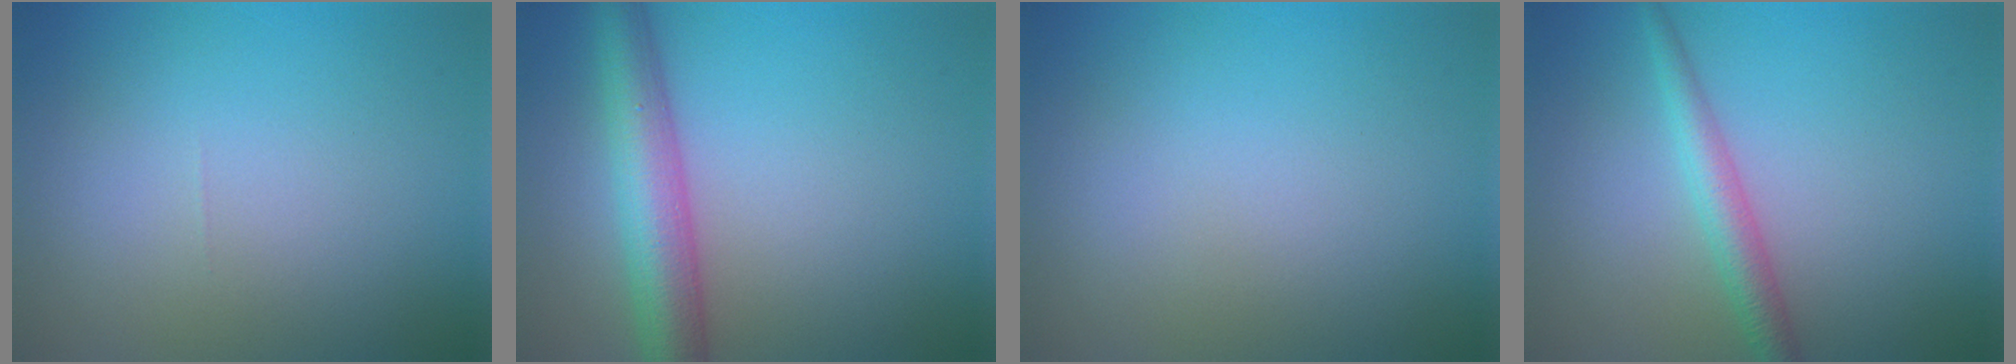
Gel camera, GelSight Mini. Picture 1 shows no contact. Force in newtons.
{"total": 5.6, "press": 5.6, "slide": 0.2}
{"total": 0.0}
{"total": 2.5, "press": 2.5, "slide": 0.1}